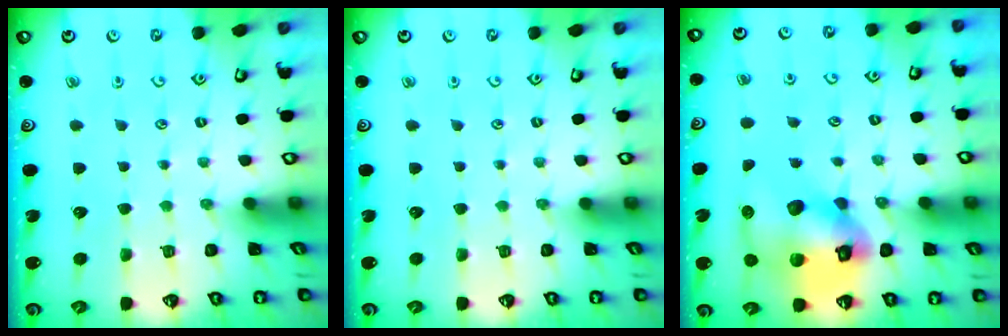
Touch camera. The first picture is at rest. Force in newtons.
{"total": 0.0}
{"total": 17.4, "press": 17.2, "slide": 2.4}